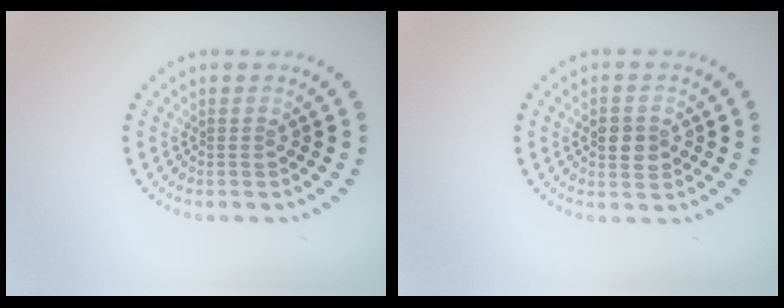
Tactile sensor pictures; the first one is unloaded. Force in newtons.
{"total": 2.8, "press": 2.8, "slide": 0.2}